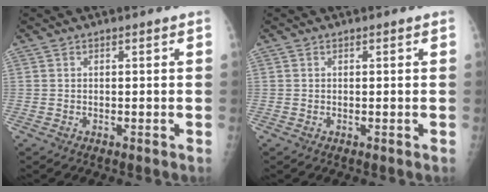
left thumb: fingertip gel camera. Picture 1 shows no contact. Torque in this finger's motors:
{"motor_torque": [0.01, -0.01, 0.00, 0.00, 0.00]}